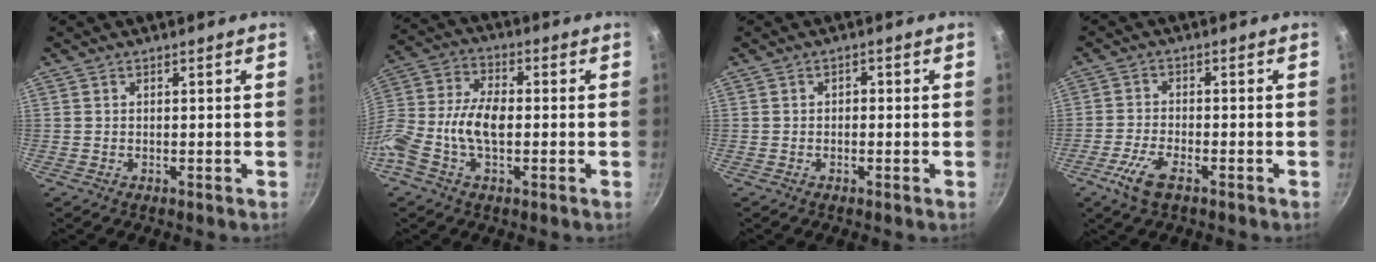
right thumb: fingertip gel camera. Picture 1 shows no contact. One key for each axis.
{"total": 11.7, "fx": -1.6, "fy": 6.5, "fz": 9.6, "tx": -0.204, "ty": 0.027, "tz": -0.048}
{"total": 1.2, "fx": -0.2, "fy": 0.9, "fz": 0.7, "tx": -0.009, "ty": 0.006, "tz": -0.005}
{"total": 6.1, "fx": -3.5, "fy": 2.2, "fz": 4.6, "tx": -0.102, "ty": 0.014, "tz": -0.072}